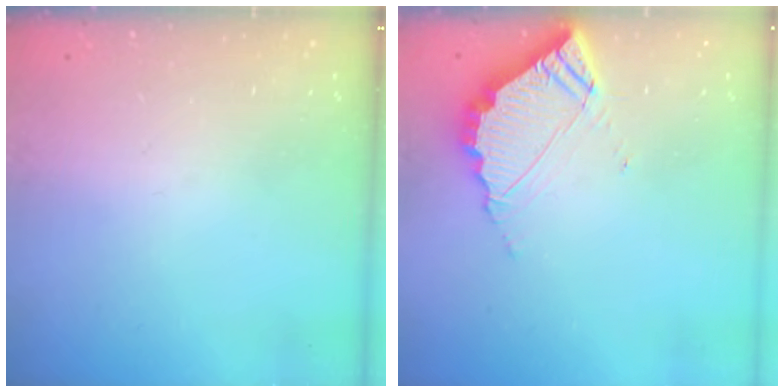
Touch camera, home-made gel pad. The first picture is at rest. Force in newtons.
{"total": 6.8, "press": 6.8, "slide": 0.2}